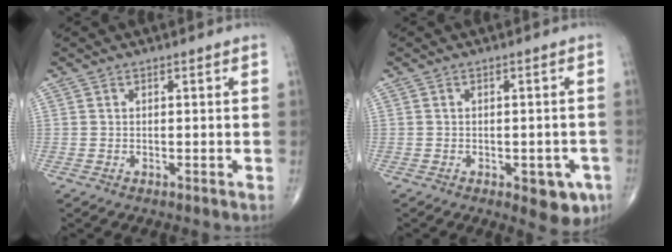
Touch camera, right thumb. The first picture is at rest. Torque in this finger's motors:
{"motor_torque": [0.91, 0.83, 0.37, -0.42, 0.16]}